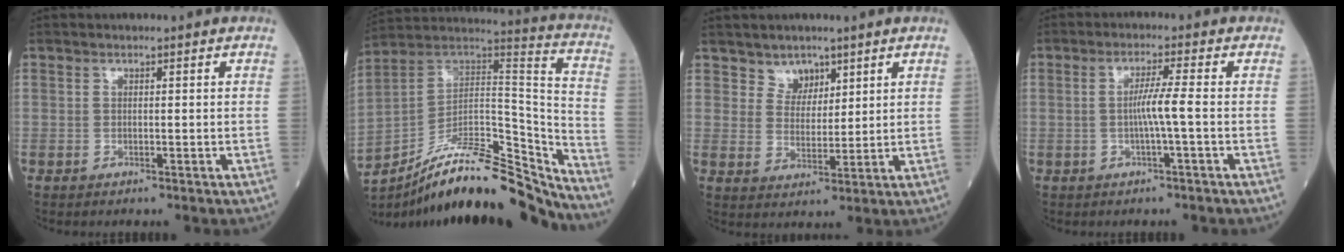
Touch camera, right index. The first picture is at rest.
{"total": 21.9, "force": [-18.0, 4.6, 11.5], "torque": [-0.167, 0.049, -0.295]}
{"total": 3.8, "force": [2.8, 2.5, 0.7], "torque": [-0.005, -0.004, 0.051]}
{"total": 3.8, "force": [-0.7, -0.7, 3.7], "torque": [-0.065, 0.003, -0.012]}